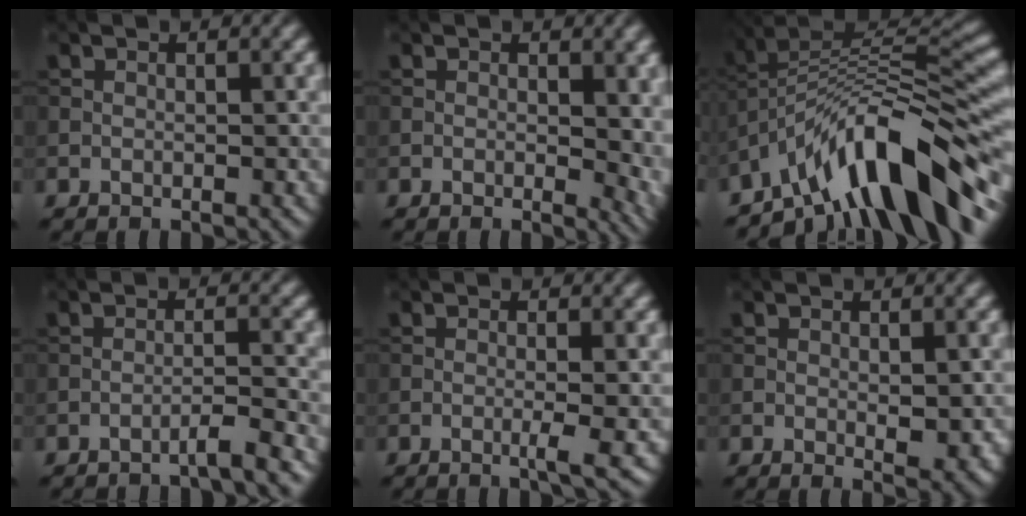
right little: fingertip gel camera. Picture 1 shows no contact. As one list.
[{"total": 4.8, "force": [0.1, 2.4, 4.2], "torque": [-0.042, -0.007, 0.003]}, {"total": 11.4, "force": [-6.7, 3.3, 8.7], "torque": [-0.130, 0.022, -0.119]}, {"total": 2.5, "force": [-1.9, 0.2, 1.6], "torque": [-0.013, 0.009, -0.045]}, {"total": 2.2, "force": [-0.6, 0.3, 2.1], "torque": [-0.033, -0.001, -0.013]}, {"total": 2.2, "force": [-0.2, 0.8, 2.1], "torque": [-0.029, -0.008, 0.001]}]